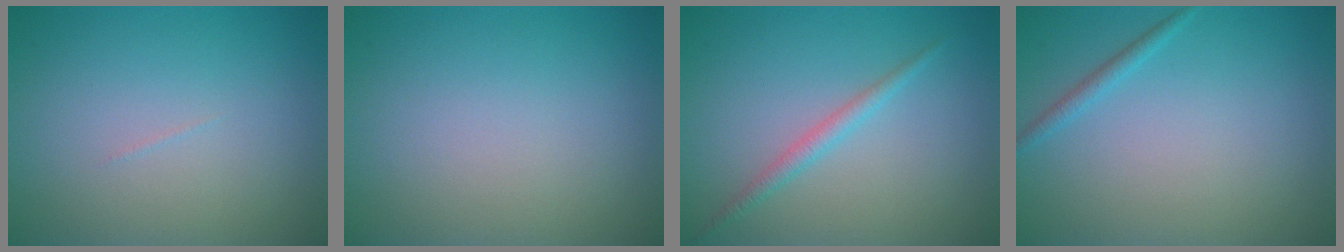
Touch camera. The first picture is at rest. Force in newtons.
{"total": 0.0}
{"total": 1.6, "press": 1.6, "slide": 0.1}
{"total": 1.1, "press": 1.1, "slide": 0.1}